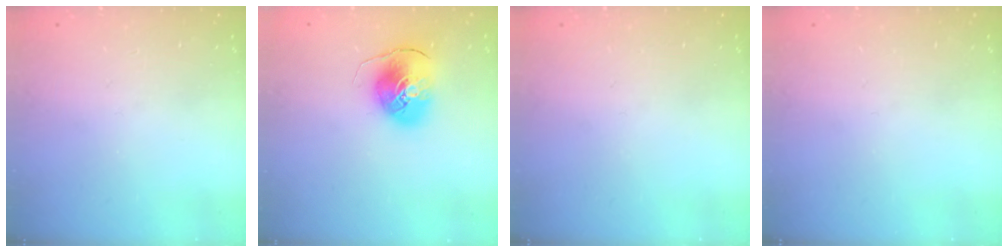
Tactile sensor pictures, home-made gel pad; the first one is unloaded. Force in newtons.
{"total": 9.3, "press": 9.2, "slide": 1.0}
{"total": 0.0}
{"total": 0.0}